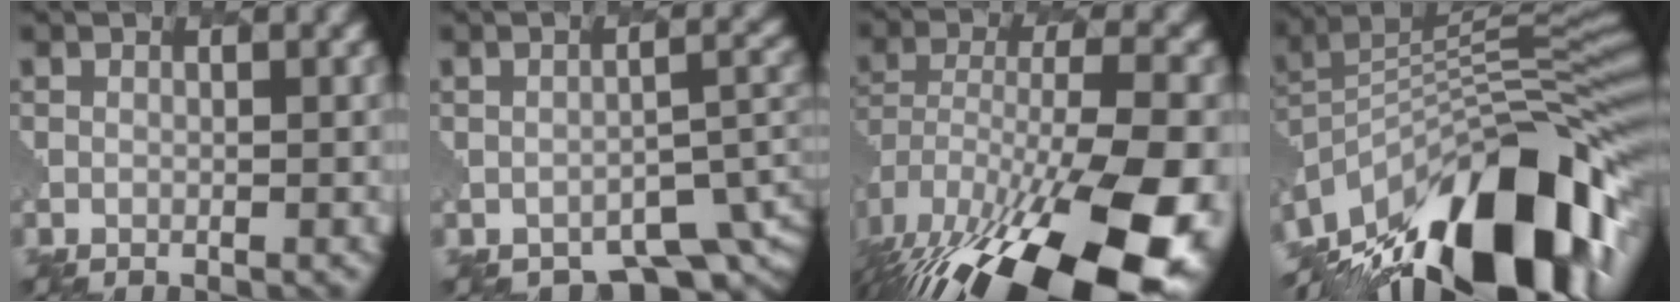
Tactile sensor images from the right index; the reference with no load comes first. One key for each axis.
{"total": 4.1, "fx": -3.5, "fy": 1.7, "fz": 1.4, "tx": -0.010, "ty": -0.006, "tz": -0.048}
{"total": 19.0, "fx": -11.4, "fy": 9.0, "fz": 12.3, "tx": -0.217, "ty": -0.059, "tz": -0.143}
{"total": 14.7, "fx": -8.9, "fy": 6.1, "fz": 10.0, "tx": -0.190, "ty": 0.026, "tz": -0.168}